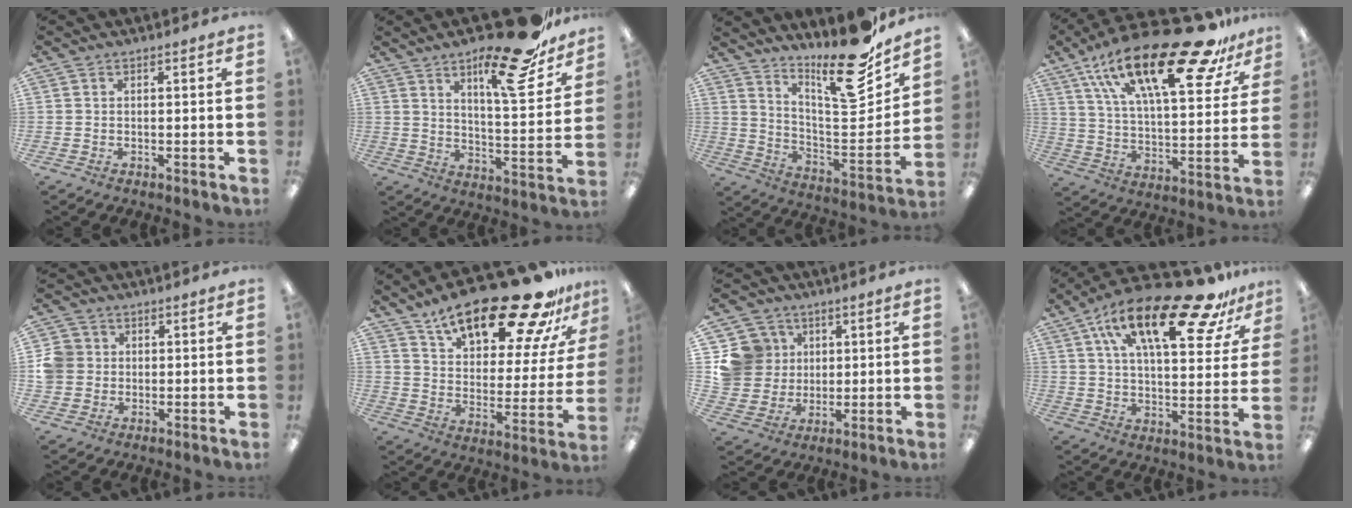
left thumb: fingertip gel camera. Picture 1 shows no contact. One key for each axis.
{"total": 21.1, "fx": 14.5, "fy": 5.9, "fz": 14.2, "tx": -0.205, "ty": -0.091, "tz": 0.229}
{"total": 20.9, "fx": 16.5, "fy": 4.9, "fz": 11.8, "tx": -0.177, "ty": -0.124, "tz": 0.271}
{"total": 30.4, "fx": 18.3, "fy": 11.1, "fz": 21.6, "tx": -0.347, "ty": -0.098, "tz": 0.302}
{"total": 6.3, "fx": 0.5, "fy": 6.0, "fz": 1.8, "tx": -0.045, "ty": 0.015, "tz": 0.012}
{"total": 25.6, "fx": 19.1, "fy": 8.3, "fz": 14.9, "tx": -0.225, "ty": -0.127, "tz": 0.315}
{"total": 12.4, "fx": 3.3, "fy": 11.6, "fz": 3.0, "tx": -0.073, "ty": 0.001, "tz": 0.071}
{"total": 25.5, "fx": 15.3, "fy": 9.5, "fz": 18.1, "tx": -0.289, "ty": -0.080, "tz": 0.250}